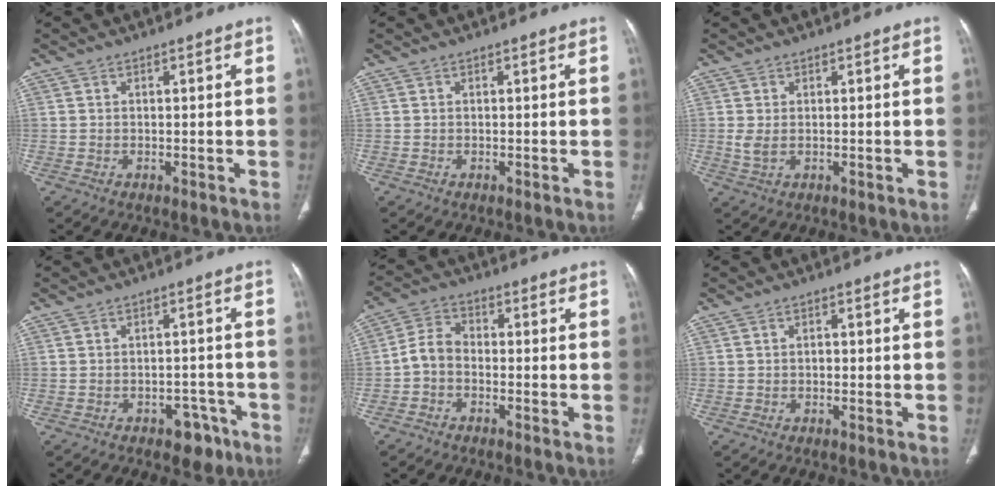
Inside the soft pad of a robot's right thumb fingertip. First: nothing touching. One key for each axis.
{"total": 0.0}
{"total": 2.2, "fx": 0.1, "fy": 1.3, "fz": 1.8, "tx": -0.046, "ty": -0.005, "tz": 0.007}
{"total": 5.0, "fx": -3.1, "fy": 3.3, "fz": 2.1, "tx": -0.001, "ty": 0.029, "tz": -0.036}
{"total": 5.0, "fx": -1.6, "fy": 3.4, "fz": 3.2, "tx": -0.055, "ty": 0.021, "tz": -0.043}
{"total": 1.0, "fx": -0.1, "fy": 0.8, "fz": 0.7, "tx": -0.008, "ty": 0.002, "tz": -0.003}